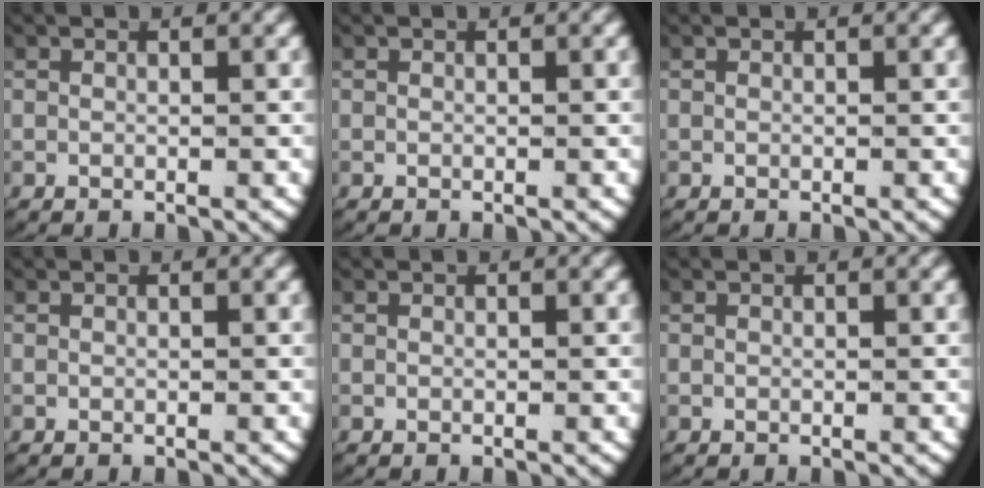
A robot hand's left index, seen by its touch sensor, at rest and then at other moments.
{"total": 0.0}
{"total": 0.0}
{"total": 0.0}
{"total": 0.0}
{"total": 0.0}